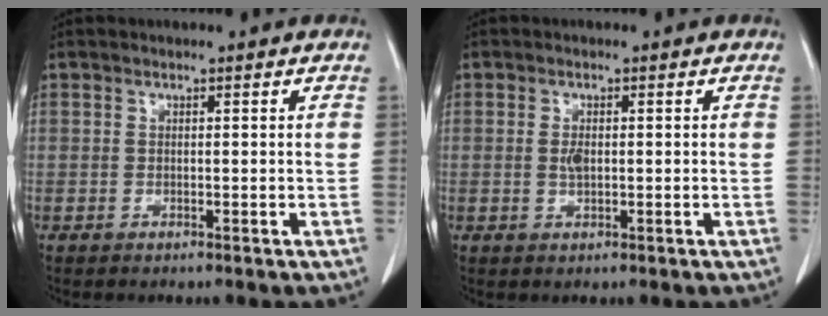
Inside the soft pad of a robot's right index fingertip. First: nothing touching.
{"total": 1.7, "force": [0.0, 0.7, 1.5], "torque": [-0.033, 0.000, 0.002]}